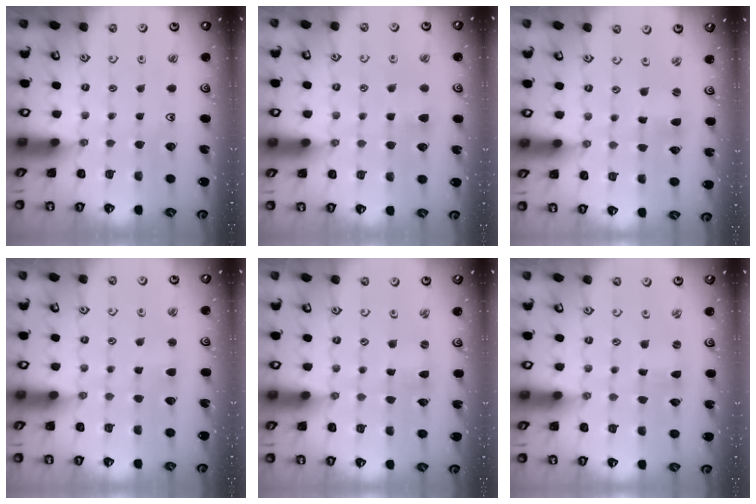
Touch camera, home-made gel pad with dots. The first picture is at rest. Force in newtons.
{"total": 3.9, "press": 3.9, "slide": 0.7}
{"total": 1.1, "press": 1.0, "slide": 0.3}
{"total": 2.8, "press": 2.7, "slide": 0.4}
{"total": 0.6, "press": 0.6, "slide": 0.0}
{"total": 0.0}